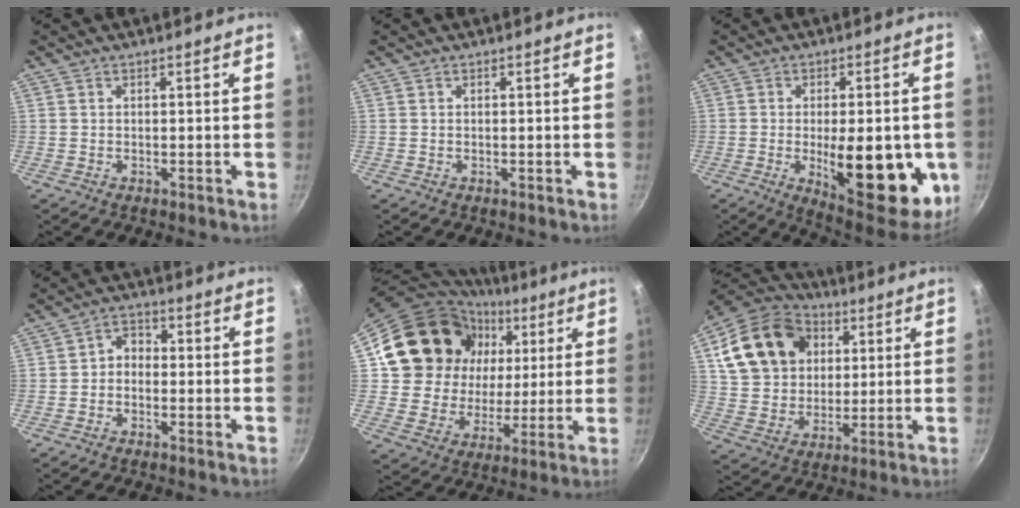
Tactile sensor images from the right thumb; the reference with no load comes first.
{"total": 0.0}
{"total": 20.4, "force": [-3.8, 8.4, 18.2], "torque": [-0.199, -0.011, -0.040]}
{"total": 3.7, "force": [-0.8, 2.9, 2.1], "torque": [-0.018, 0.018, -0.025]}
{"total": 23.2, "force": [7.8, 19.0, 10.7], "torque": [-0.177, 0.009, 0.143]}
{"total": 20.9, "force": [6.6, 16.1, 11.5], "torque": [-0.196, 0.014, 0.119]}